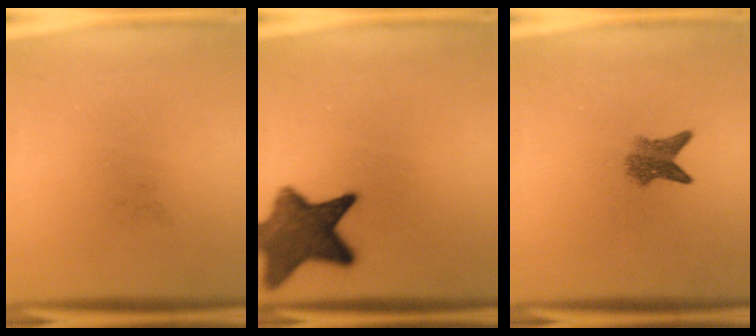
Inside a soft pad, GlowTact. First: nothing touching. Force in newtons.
{"total": 11.8}
{"total": 3.6}